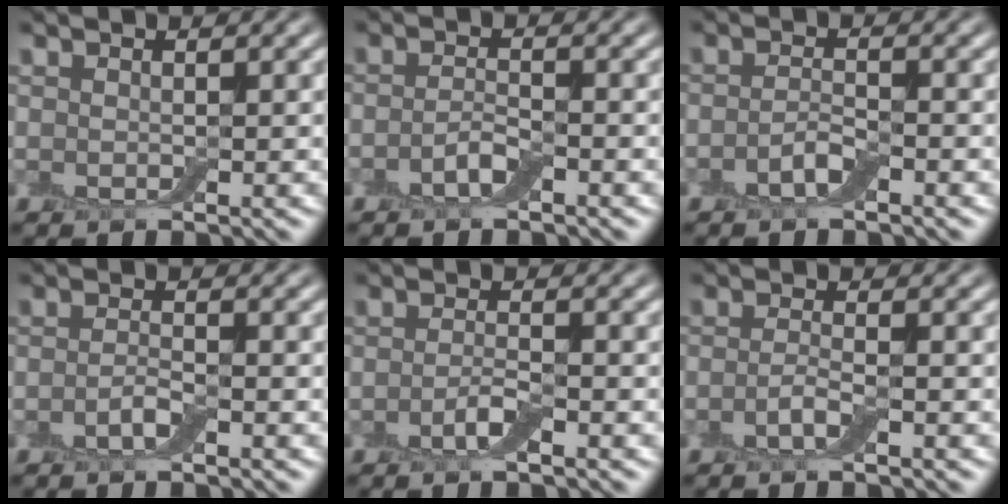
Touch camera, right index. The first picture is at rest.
{"total": 1.9, "force": [-1.1, 0.5, 1.5], "torque": [-0.031, 0.004, -0.025]}
{"total": 1.9, "force": [-1.1, 0.6, 1.4], "torque": [-0.031, 0.003, -0.024]}
{"total": 1.6, "force": [-0.9, 0.4, 1.2], "torque": [-0.026, 0.003, -0.021]}
{"total": 1.9, "force": [-1.0, 0.4, 1.5], "torque": [-0.032, 0.003, -0.024]}
{"total": 1.8, "force": [-0.9, 0.4, 1.5], "torque": [-0.034, 0.001, -0.022]}